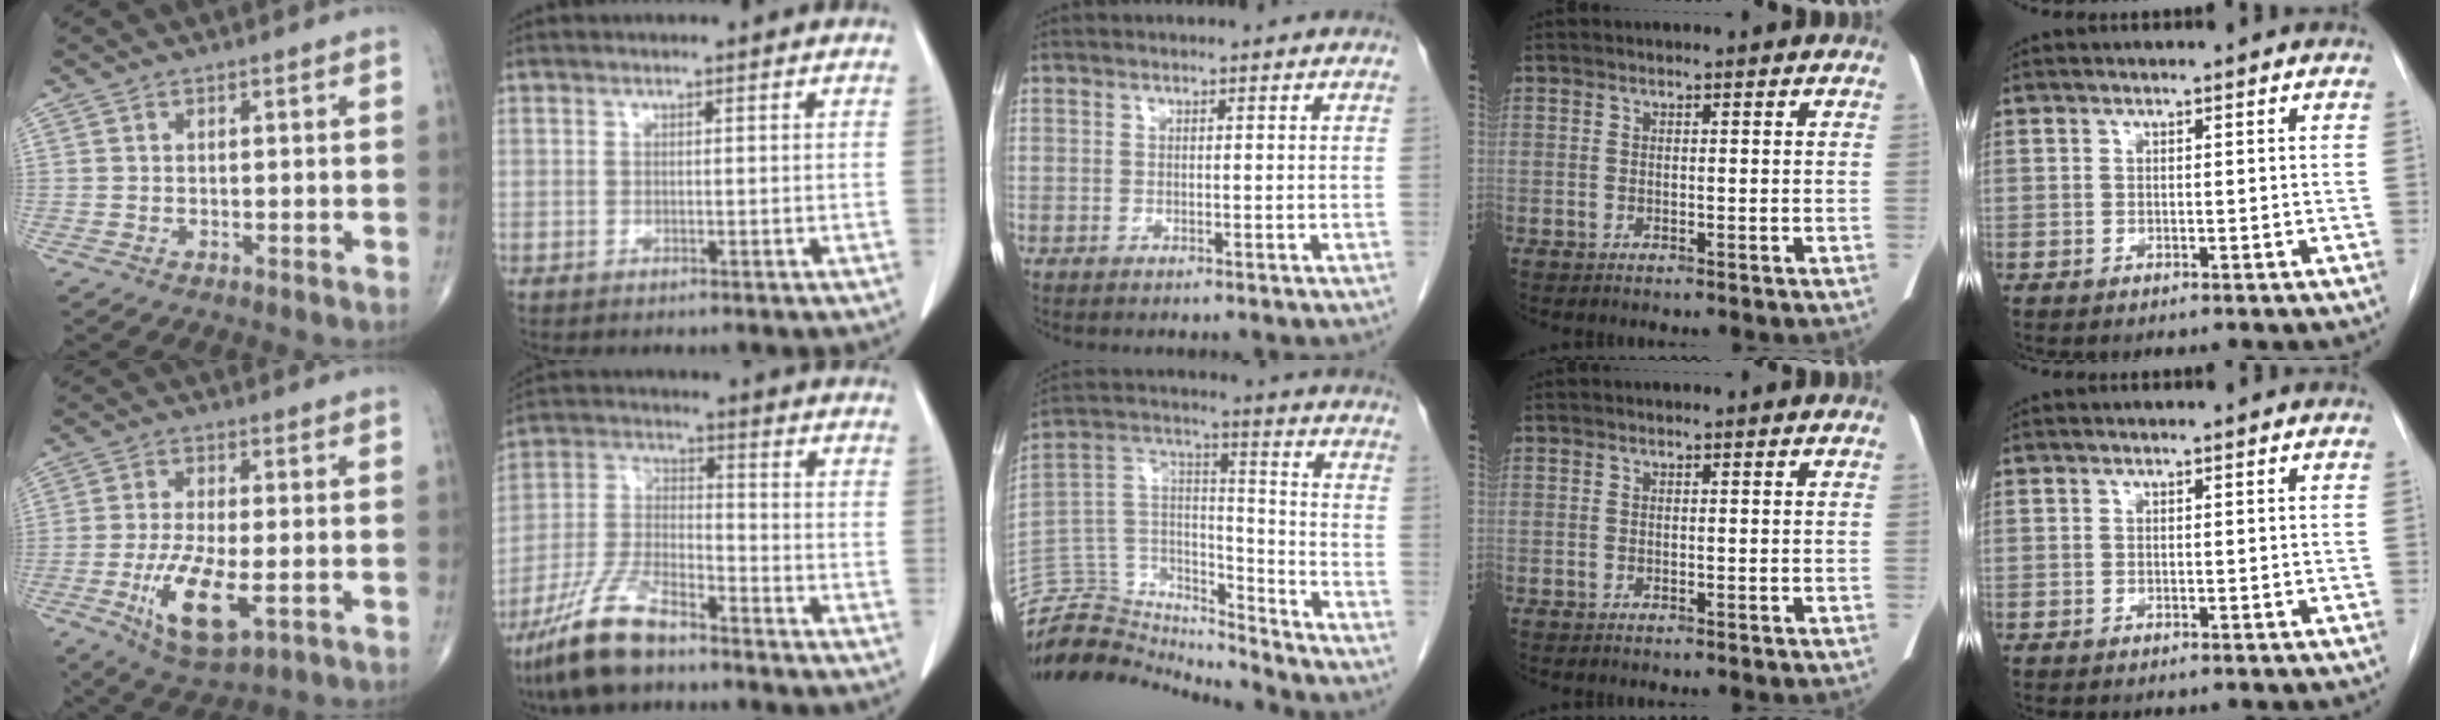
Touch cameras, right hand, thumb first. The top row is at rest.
{"thumb": {"total": 11.4, "force": [-3.4, 4.0, 10.1], "torque": [-0.192, -0.012, -0.054]}, "index": {"total": 11.4, "force": [-8.6, 2.8, 6.9], "torque": [-0.155, -0.015, -0.167]}, "middle": {"total": 18.7, "force": [-18.2, 3.9, 1.8], "torque": [-0.036, 0.066, -0.302]}}